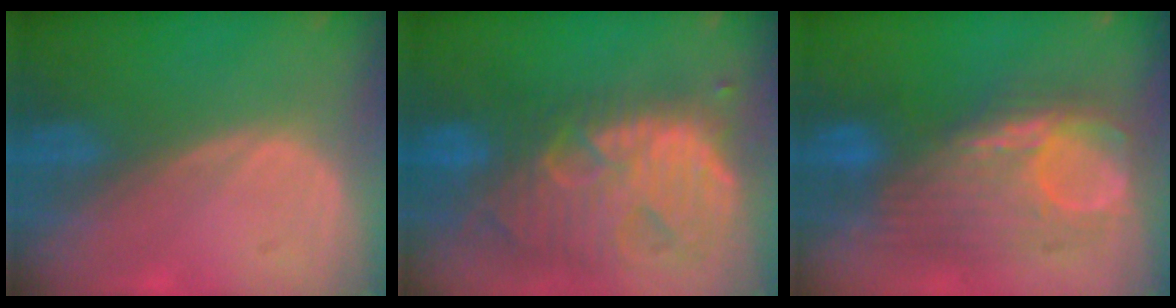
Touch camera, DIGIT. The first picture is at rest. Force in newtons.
{"total": 13.7, "press": 11.6, "slide": 7.3}
{"total": 9.6, "press": 9.4, "slide": 2.1}